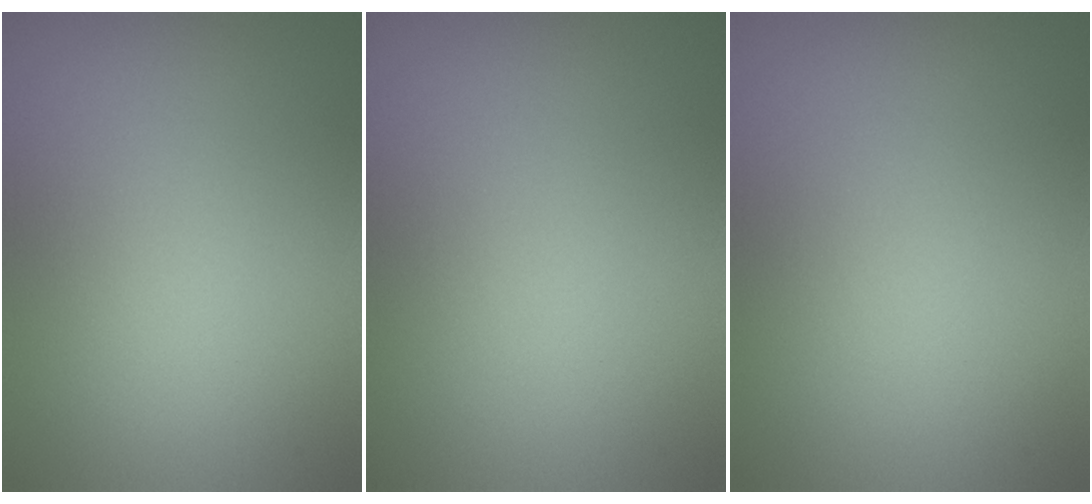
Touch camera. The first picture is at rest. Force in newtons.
{"total": 0.0}
{"total": 0.0}